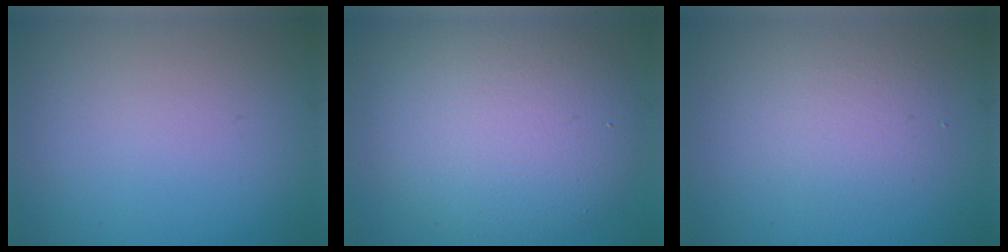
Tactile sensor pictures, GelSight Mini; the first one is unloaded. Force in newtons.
{"total": 8.5, "press": 8.5, "slide": 0.3}
{"total": 2.7, "press": 2.6, "slide": 0.3}